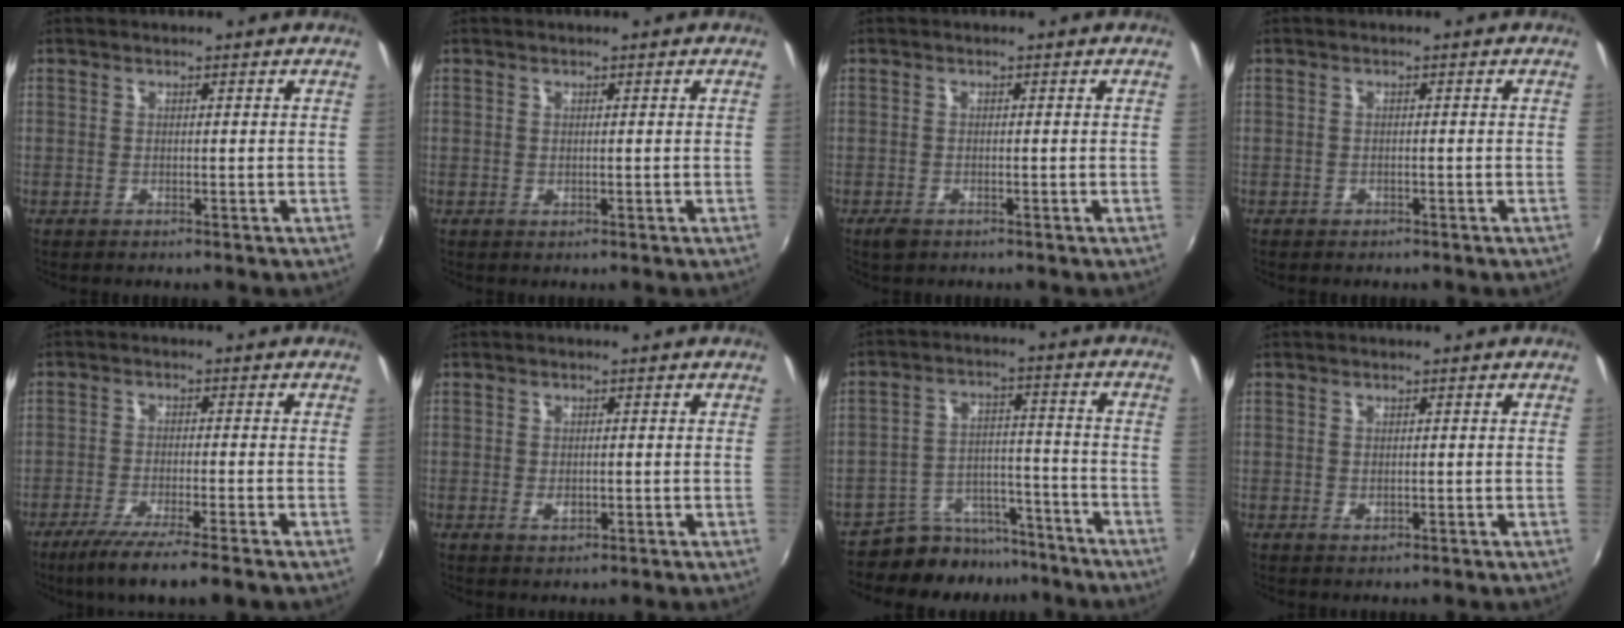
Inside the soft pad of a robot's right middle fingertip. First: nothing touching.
{"total": 0.0}
{"total": 2.0, "force": [-1.4, 1.0, 1.0], "torque": [-0.021, -0.006, -0.027]}
{"total": 1.2, "force": [-0.9, 0.7, 0.3], "torque": [-0.010, -0.001, -0.010]}
{"total": 8.9, "force": [-6.6, -0.1, 6.0], "torque": [-0.128, -0.028, -0.110]}
{"total": 1.8, "force": [-0.3, 1.1, 1.3], "torque": [-0.021, -0.001, -0.004]}
{"total": 11.3, "force": [-10.0, 4.7, 2.1], "torque": [-0.043, 0.036, -0.142]}
{"total": 0.6, "force": [0.1, 0.4, 0.4], "torque": [-0.004, 0.000, 0.004]}